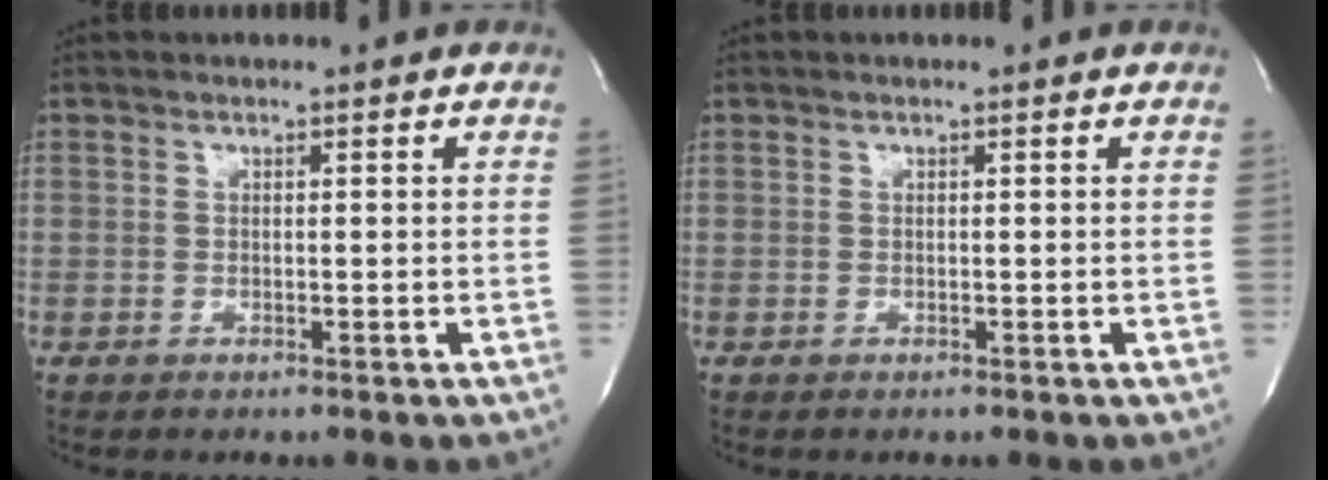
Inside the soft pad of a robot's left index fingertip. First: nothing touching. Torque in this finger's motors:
{"motor_torque": [0.01, 0.00, 0.00, 0.00]}